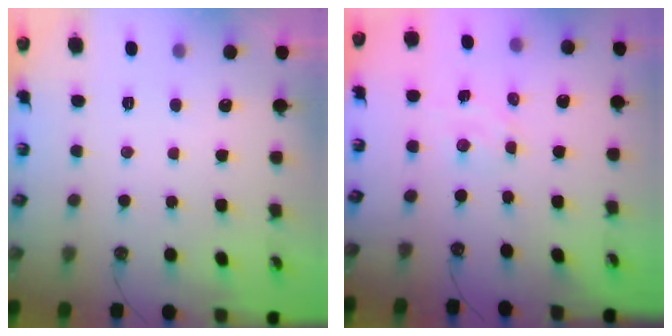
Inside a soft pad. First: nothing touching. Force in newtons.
{"total": 2.6, "press": 2.6, "slide": 0.3}